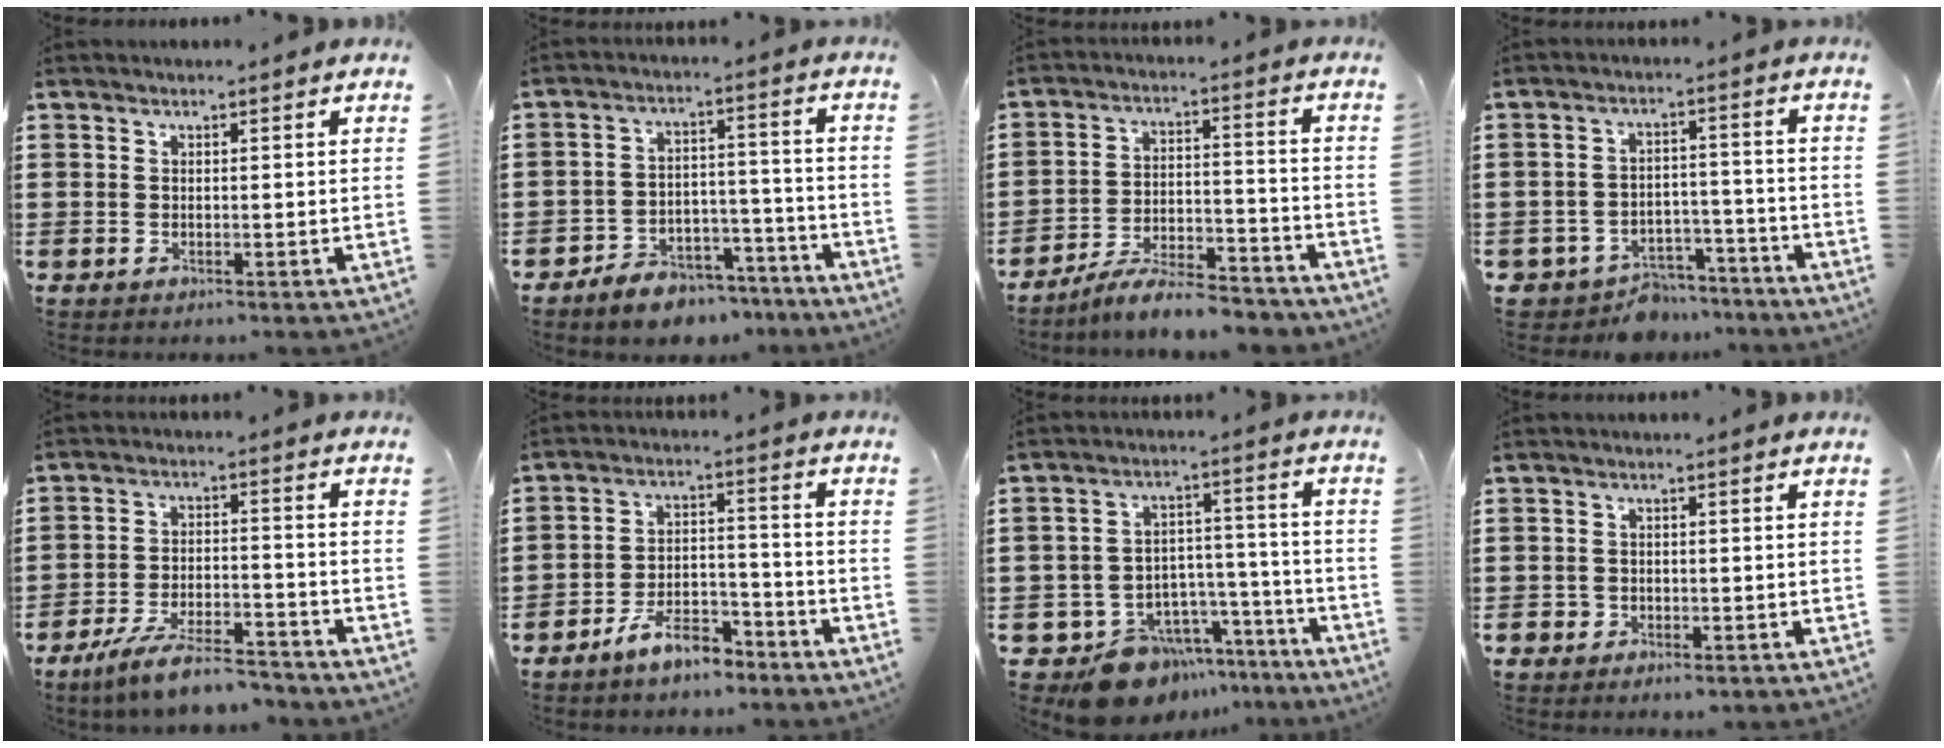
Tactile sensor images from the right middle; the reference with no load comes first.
{"total": 6.1, "force": [-5.7, 2.0, 1.0], "torque": [-0.013, 0.025, -0.111]}
{"total": 7.3, "force": [-6.7, 0.7, 2.7], "torque": [-0.048, 0.008, -0.129]}
{"total": 6.7, "force": [-6.0, 2.6, 1.2], "torque": [-0.025, 0.028, -0.118]}
{"total": 7.8, "force": [-6.8, 0.9, 3.7], "torque": [-0.078, 0.001, -0.131]}
{"total": 7.1, "force": [-5.9, 2.2, 3.3], "torque": [-0.062, 0.012, -0.111]}
{"total": 11.1, "force": [-9.1, 5.9, 2.5], "torque": [-0.042, 0.047, -0.161]}
{"total": 1.3, "force": [-0.6, 1.1, 0.1], "torque": [-0.006, 0.003, -0.016]}